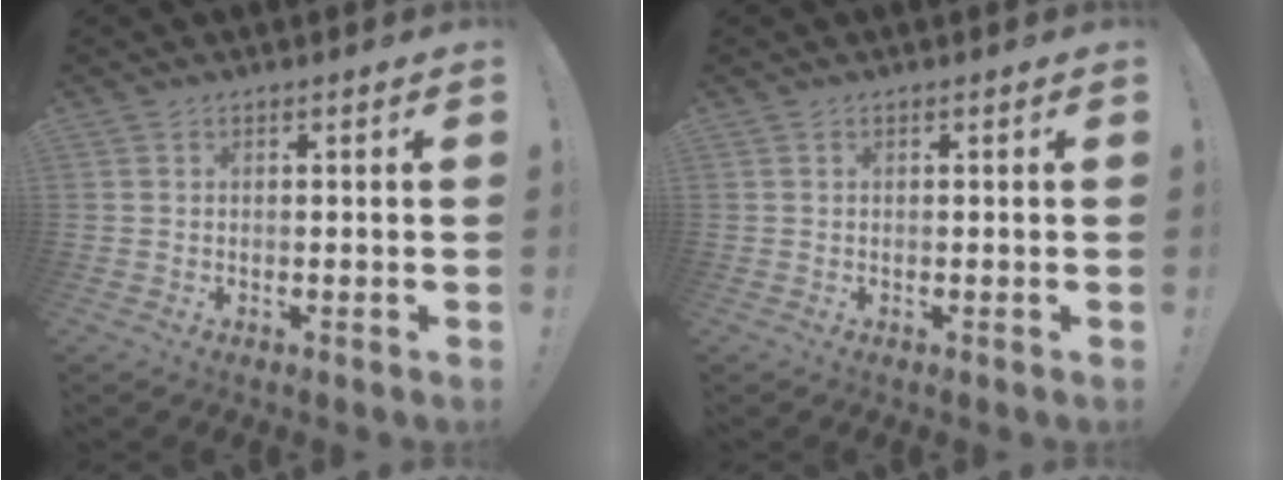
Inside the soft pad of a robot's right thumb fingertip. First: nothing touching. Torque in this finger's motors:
{"motor_torque": [0.05, -0.11, -0.03, 0.00, 0.04]}